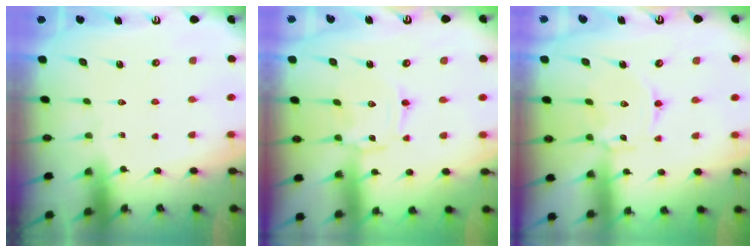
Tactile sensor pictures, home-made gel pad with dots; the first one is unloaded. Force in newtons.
{"total": 2.0, "press": 2.0, "slide": 0.2}
{"total": 3.3, "press": 3.3, "slide": 0.3}